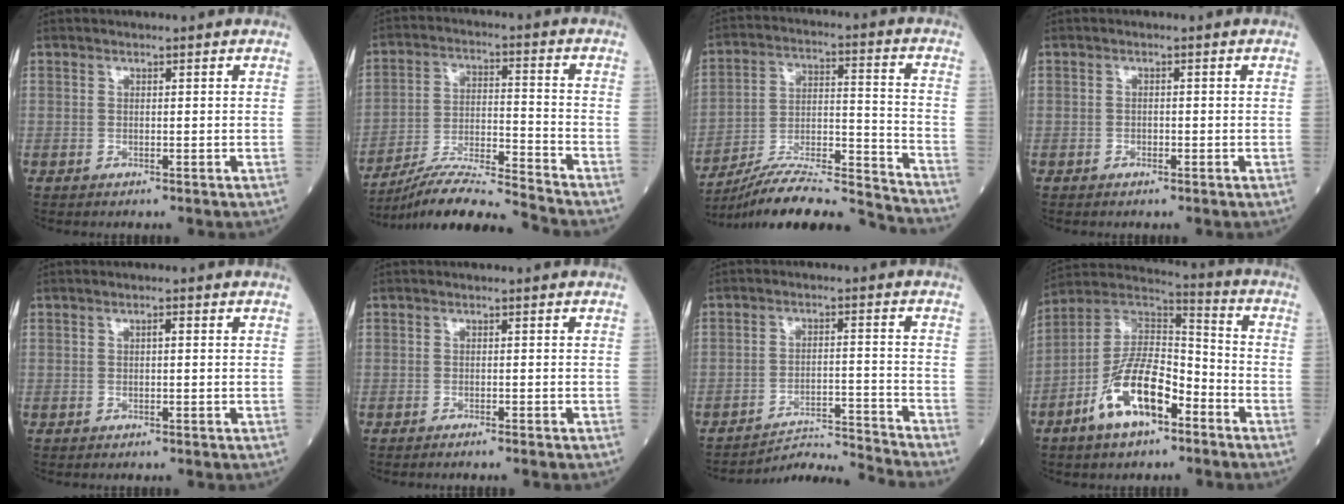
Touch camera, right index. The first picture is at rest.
{"total": 12.4, "force": [-11.6, -1.9, 3.9], "torque": [-0.067, 0.005, -0.209]}
{"total": 19.6, "force": [-18.6, -0.3, 6.2], "torque": [-0.115, 0.010, -0.300]}
{"total": 0.9, "force": [-0.4, 0.6, 0.4], "torque": [-0.005, 0.003, -0.008]}
{"total": 0.8, "force": [0.0, 0.2, 0.7], "torque": [-0.011, 0.003, -0.001]}
{"total": 2.2, "force": [-1.9, -0.3, 1.1], "torque": [-0.013, 0.003, -0.021]}
{"total": 9.0, "force": [-8.1, -3.8, -0.8], "torque": [0.010, 0.009, -0.139]}
{"total": 13.8, "force": [-6.8, 5.2, 10.9], "torque": [-0.215, 0.014, -0.125]}